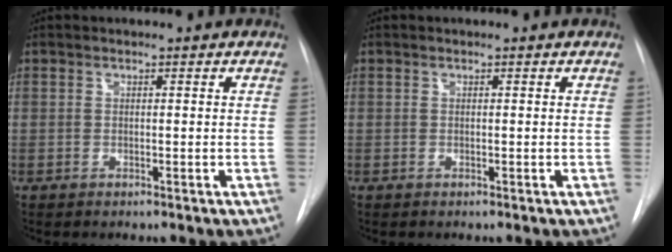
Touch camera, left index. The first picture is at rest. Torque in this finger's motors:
{"motor_torque": [0.06, 0.00, 0.01, 0.00]}